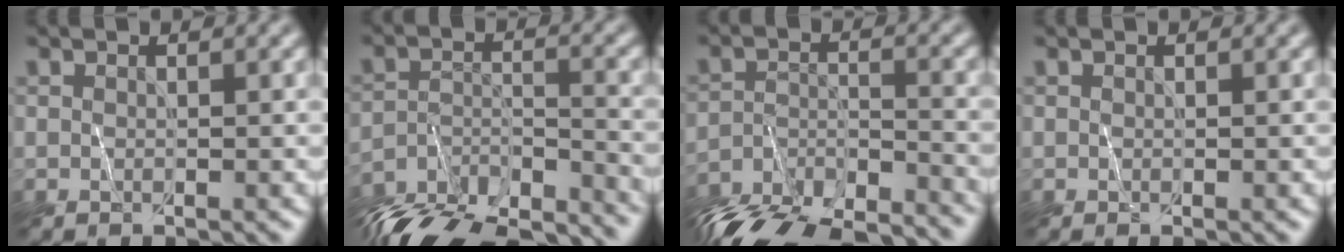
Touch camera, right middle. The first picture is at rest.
{"total": 14.9, "force": [-14.3, 3.0, 2.8], "torque": [-0.045, -0.016, -0.198]}
{"total": 11.9, "force": [-11.5, 2.1, 2.4], "torque": [-0.043, -0.022, -0.178]}
{"total": 0.0}